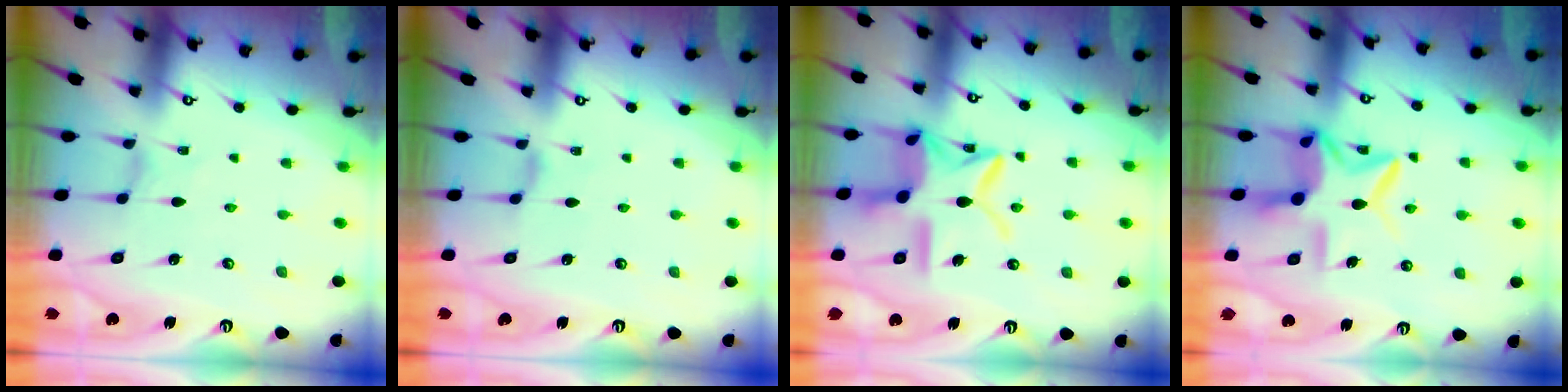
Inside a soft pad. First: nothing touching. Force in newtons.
{"total": 1.7, "press": 1.6, "slide": 0.4}
{"total": 15.6, "press": 15.5, "slide": 1.1}
{"total": 11.8, "press": 11.8, "slide": 0.9}